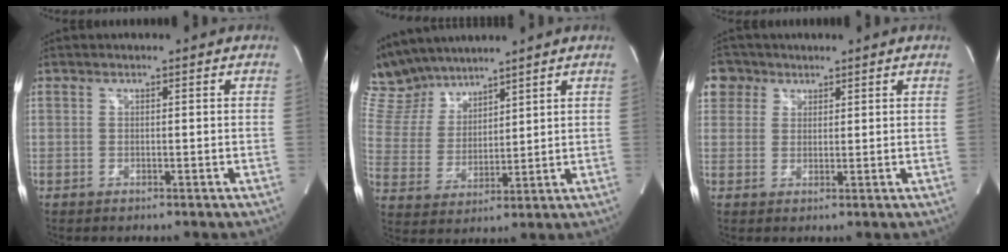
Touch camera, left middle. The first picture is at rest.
{"total": 10.0, "force": [9.3, 3.3, 2.0], "torque": [-0.064, 0.020, 0.199]}
{"total": 4.3, "force": [2.3, 3.7, 0.3], "torque": [-0.004, 0.012, 0.044]}